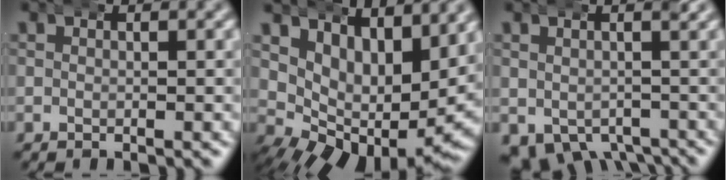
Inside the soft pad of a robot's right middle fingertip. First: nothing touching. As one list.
[{"total": 8.8, "force": [0.6, 5.4, 6.8], "torque": [-0.120, -0.037, 0.024]}, {"total": 6.8, "force": [-4.8, 3.7, 3.1], "torque": [-0.047, -0.032, -0.058]}]